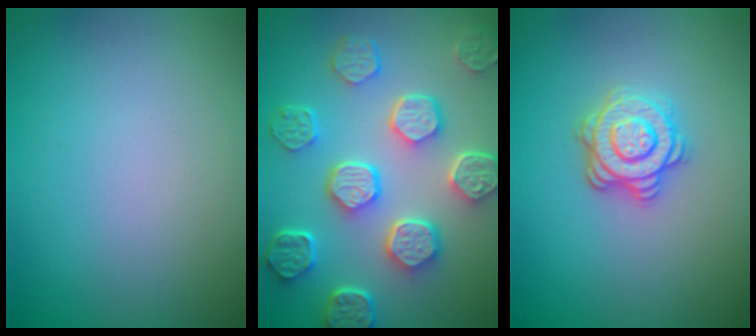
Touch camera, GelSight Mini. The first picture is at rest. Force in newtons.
{"total": 7.6, "press": 5.9, "slide": 4.9}
{"total": 3.7, "press": 3.0, "slide": 2.1}